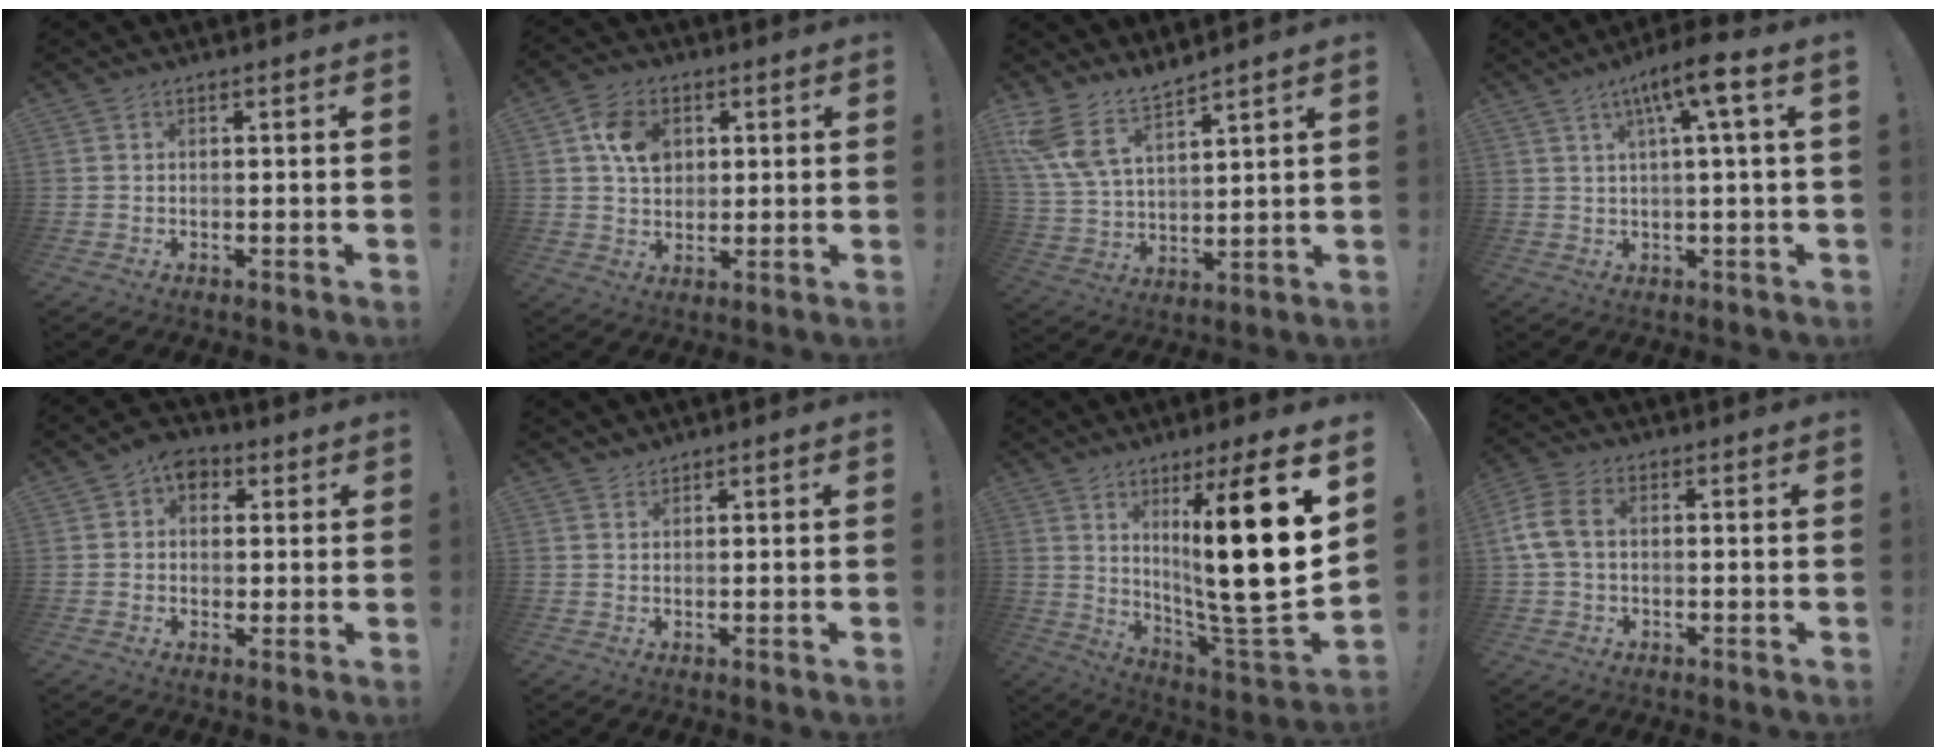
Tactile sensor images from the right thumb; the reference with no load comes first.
{"total": 9.7, "force": [2.9, 7.3, 5.6], "torque": [-0.079, 0.003, 0.056]}
{"total": 10.3, "force": [9.0, 3.3, 3.9], "torque": [-0.092, -0.059, 0.174]}
{"total": 9.3, "force": [3.4, -0.4, 8.7], "torque": [-0.144, -0.015, 0.047]}
{"total": 6.6, "force": [2.1, 5.6, 2.8], "torque": [-0.023, -0.006, 0.037]}
{"total": 1.9, "force": [1.8, 0.6, 0.2], "torque": [0.004, -0.012, 0.033]}
{"total": 22.8, "force": [5.9, 2.6, 21.9], "torque": [-0.347, -0.052, 0.086]}
{"total": 7.9, "force": [0.8, 5.3, 5.8], "torque": [-0.128, 0.008, 0.019]}